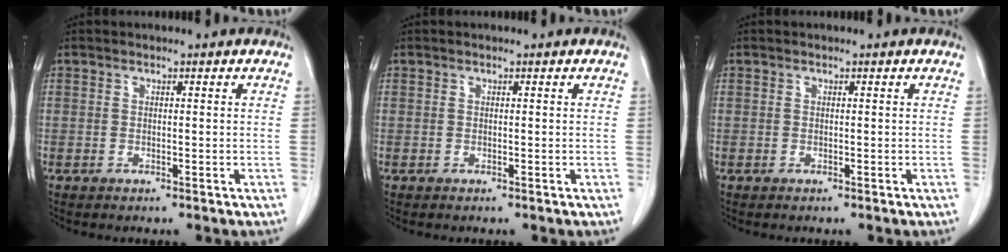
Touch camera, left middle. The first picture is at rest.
{"total": 0.0}
{"total": 0.0}